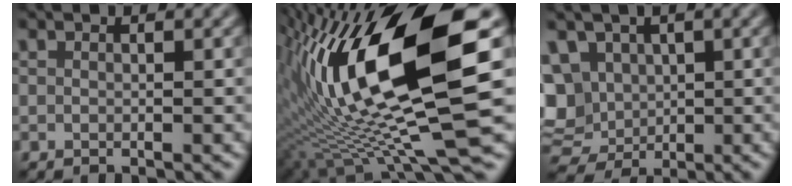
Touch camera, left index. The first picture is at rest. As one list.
[{"total": 17.0, "force": [2.6, 4.6, 16.2], "torque": [-0.301, -0.005, 0.050]}, {"total": 9.4, "force": [1.4, 7.6, 5.4], "torque": [-0.100, 0.010, 0.007]}]